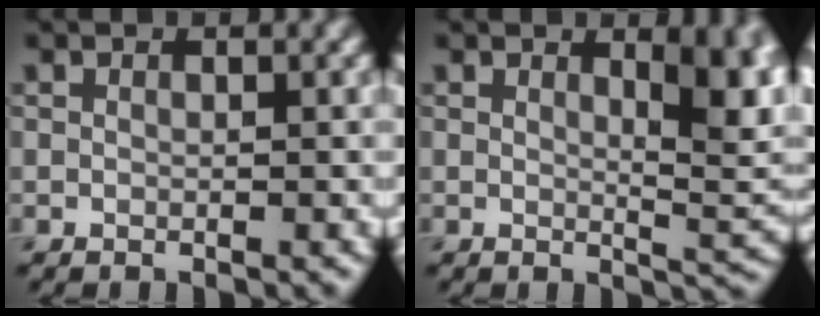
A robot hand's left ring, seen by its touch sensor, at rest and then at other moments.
{"total": 6.2, "force": [2.1, 2.4, 5.3], "torque": [-0.048, -0.006, 0.034]}